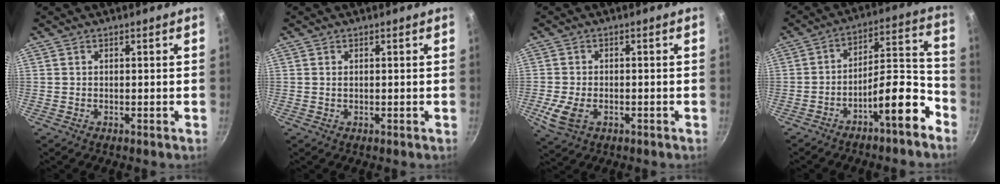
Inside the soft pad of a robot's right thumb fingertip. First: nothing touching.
{"total": 0.5, "force": [0.2, 0.3, 0.4], "torque": [-0.008, 0.000, 0.004]}
{"total": 6.2, "force": [-1.9, 3.9, 4.4], "torque": [-0.094, -0.003, -0.031]}
{"total": 11.8, "force": [-7.0, 3.2, 8.9], "torque": [-0.106, 0.078, -0.107]}